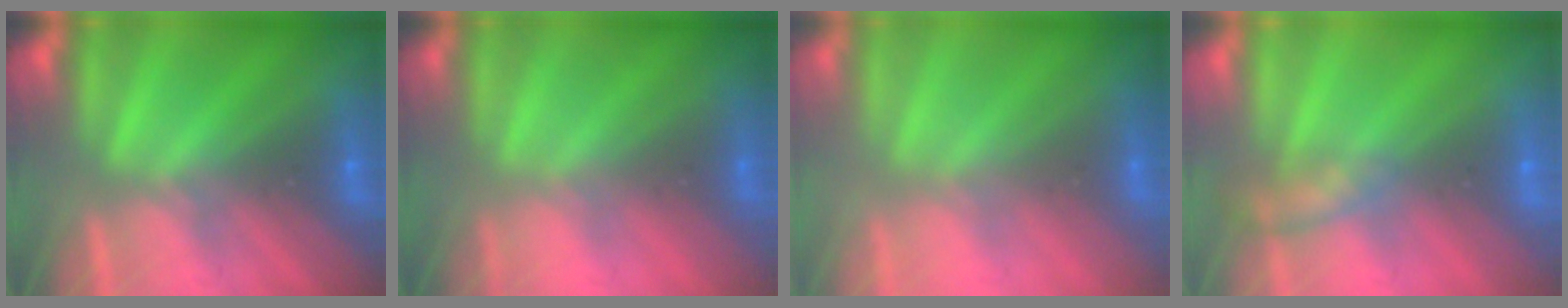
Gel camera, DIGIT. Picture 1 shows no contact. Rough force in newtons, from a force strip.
{"total": 2.4}
{"total": 2.7}
{"total": 2.3}